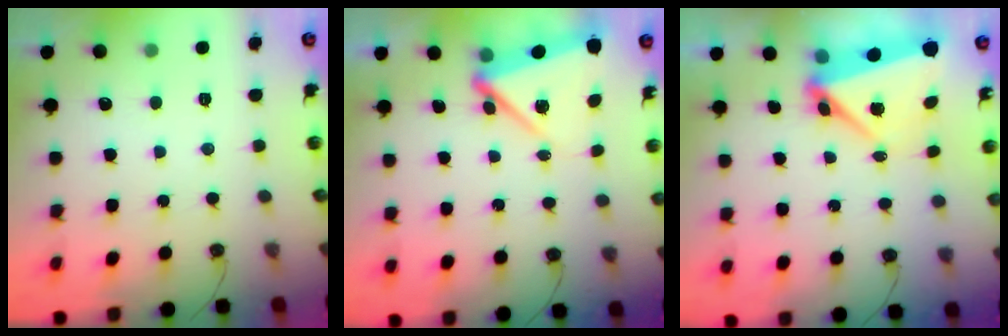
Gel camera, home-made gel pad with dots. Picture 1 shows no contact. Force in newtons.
{"total": 7.5, "press": 7.2, "slide": 1.9}
{"total": 8.2, "press": 6.8, "slide": 4.6}